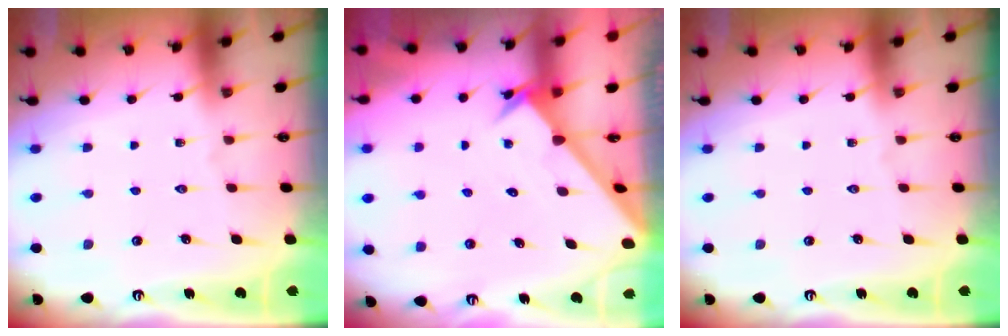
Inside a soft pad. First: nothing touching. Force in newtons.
{"total": 2.5, "press": 2.5, "slide": 0.2}
{"total": 0.0}